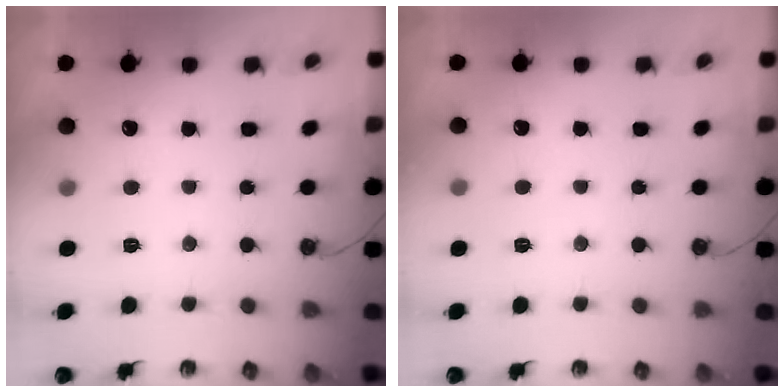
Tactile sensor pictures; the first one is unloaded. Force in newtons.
{"total": 2.8, "press": 2.8, "slide": 0.5}